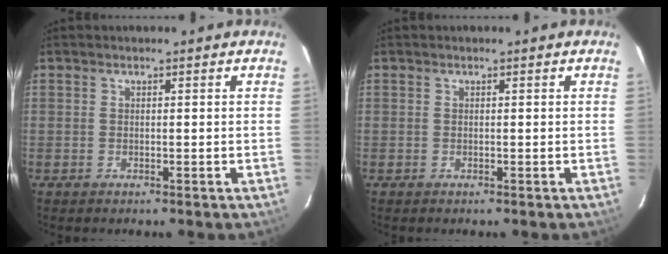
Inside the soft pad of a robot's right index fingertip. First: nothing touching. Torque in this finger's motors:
{"motor_torque": [0.23, 0.24, 0.00, 0.00]}